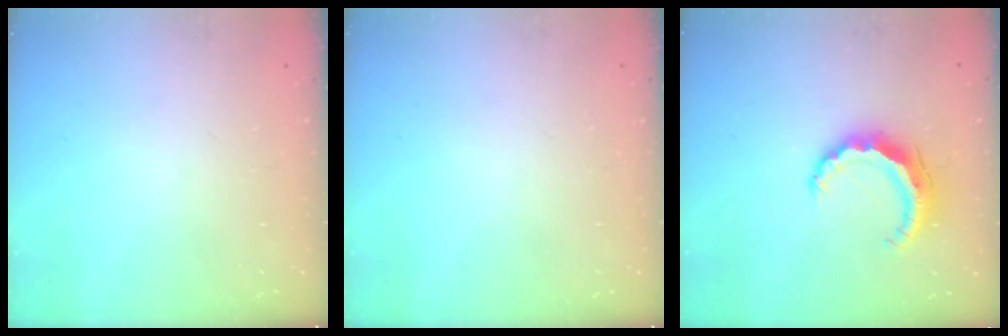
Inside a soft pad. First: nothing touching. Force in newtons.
{"total": 0.0}
{"total": 7.8, "press": 7.7, "slide": 0.8}